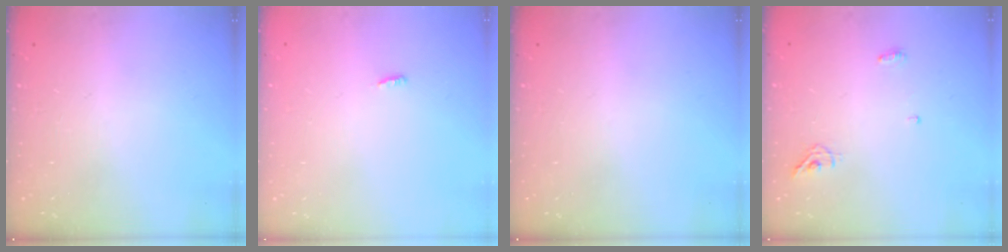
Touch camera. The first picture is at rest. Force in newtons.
{"total": 2.8, "press": 2.7, "slide": 0.8}
{"total": 0.0}
{"total": 4.9, "press": 4.8, "slide": 1.0}